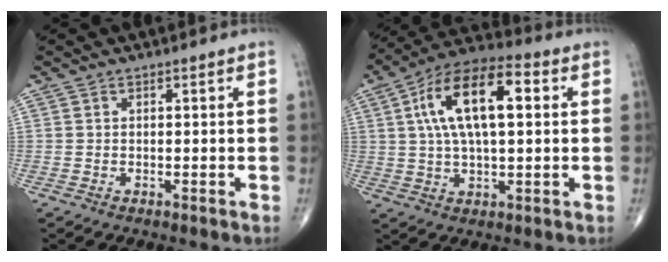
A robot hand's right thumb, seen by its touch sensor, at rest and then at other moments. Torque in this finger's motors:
{"motor_torque": [1.16, 3.85, 1.78, 0.47, 0.22]}